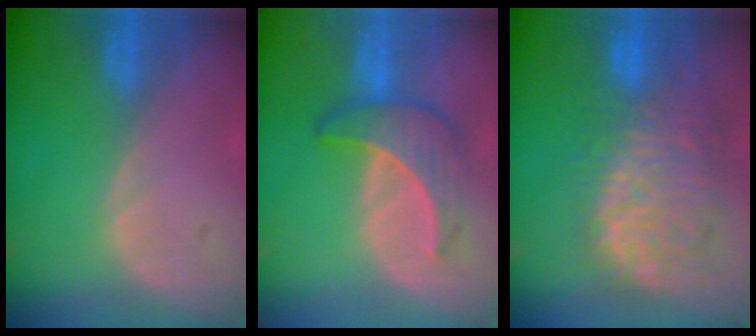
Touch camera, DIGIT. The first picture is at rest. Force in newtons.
{"total": 6.5, "press": 6.4, "slide": 1.1}
{"total": 11.8, "press": 10.6, "slide": 5.2}